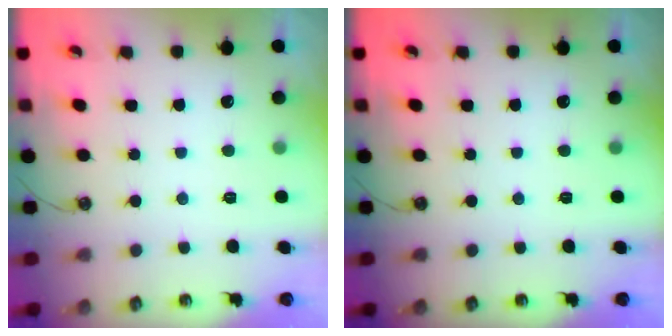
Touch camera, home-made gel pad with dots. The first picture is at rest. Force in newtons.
{"total": 0.0}